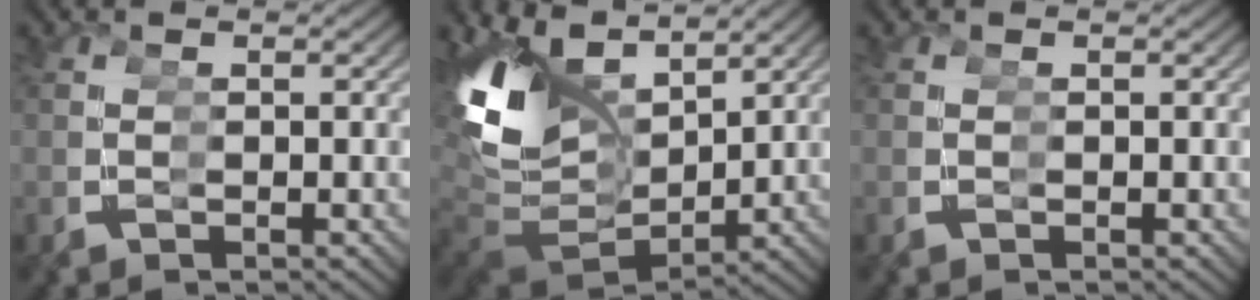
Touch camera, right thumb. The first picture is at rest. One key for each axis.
{"total": 10.7, "fx": 1.6, "fy": 6.8, "fz": 8.1, "tx": -0.190, "ty": -0.026, "tz": 0.042}
{"total": 0.0}